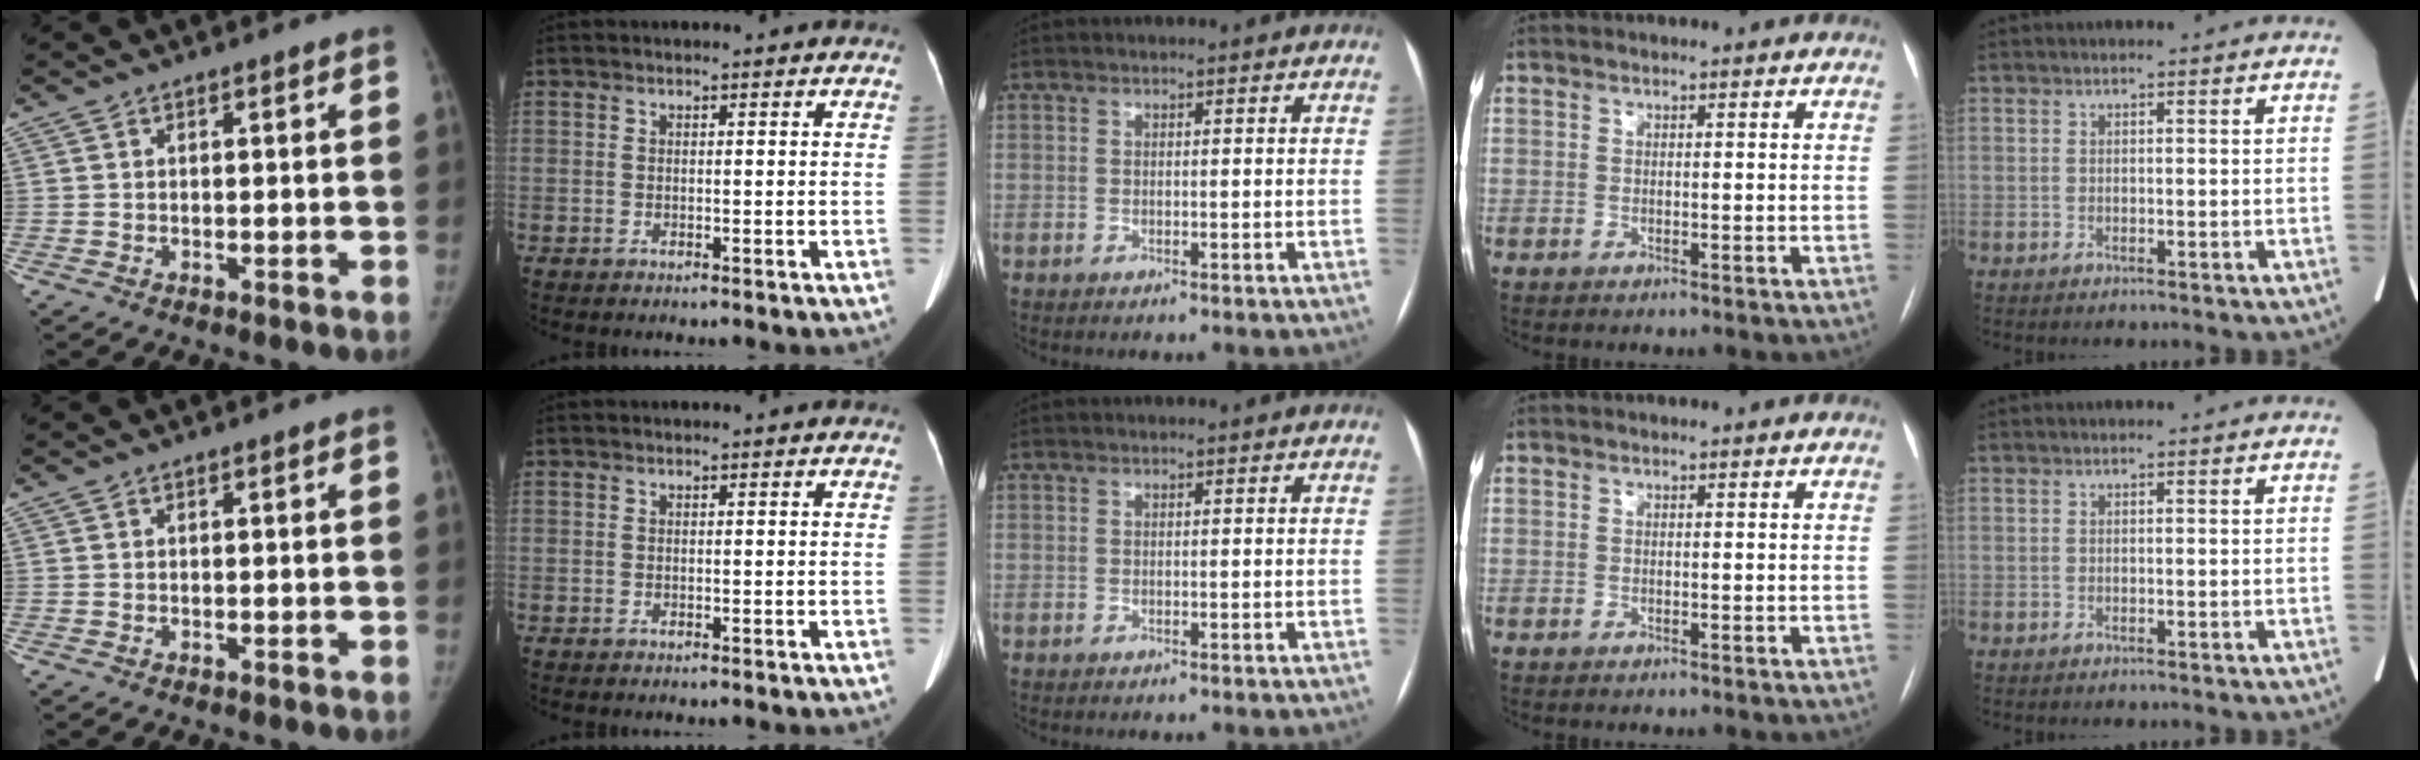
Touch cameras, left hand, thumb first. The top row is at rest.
{}